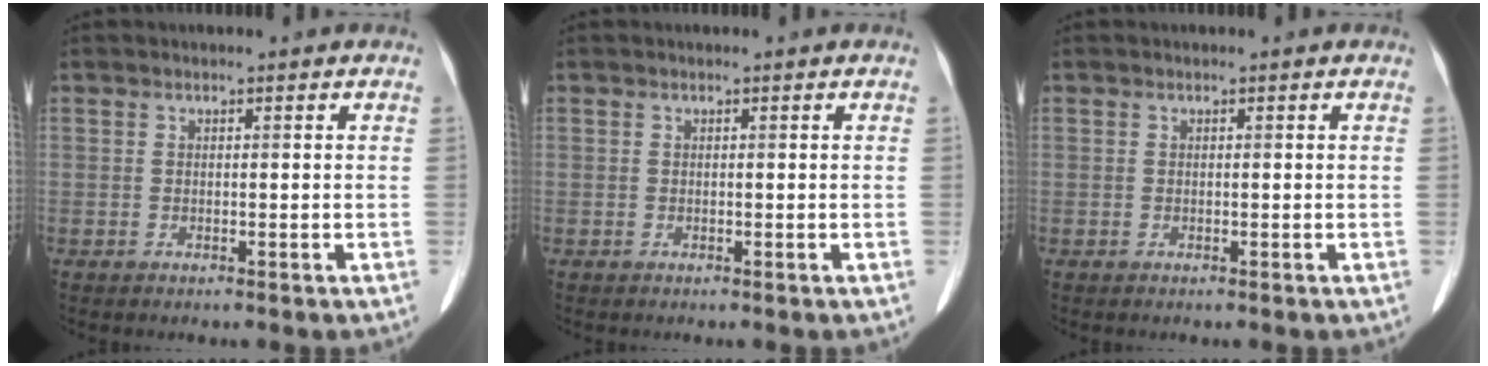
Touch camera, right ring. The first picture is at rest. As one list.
[{"total": 0.0}, {"total": 0.0}]